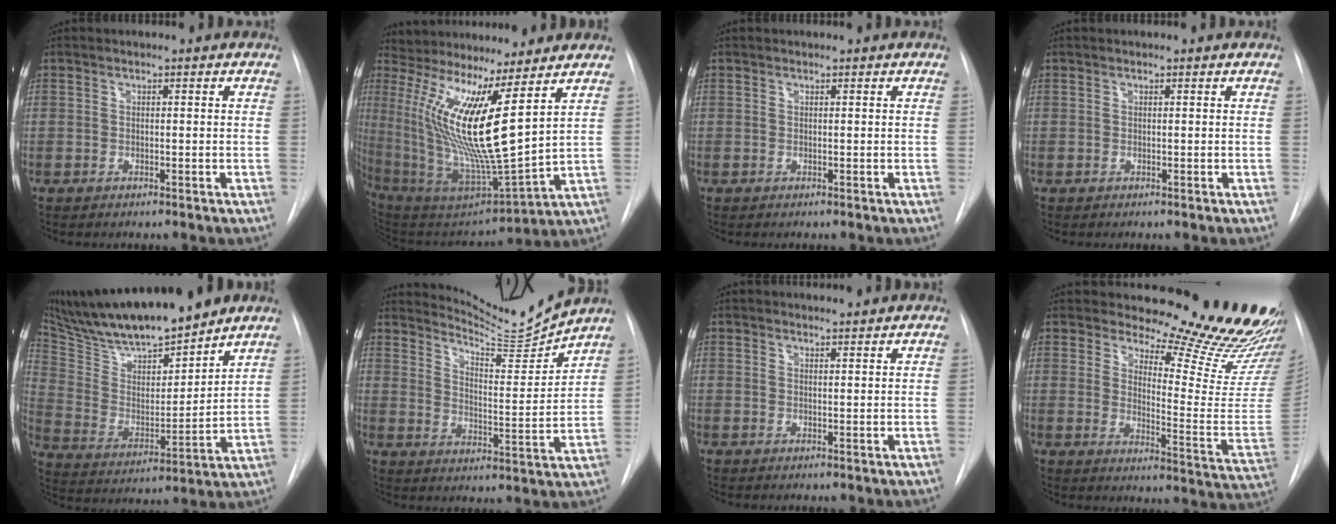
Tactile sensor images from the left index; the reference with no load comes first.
{"total": 17.0, "force": [6.6, 0.9, 15.6], "torque": [-0.316, -0.031, 0.127]}
{"total": 0.0}
{"total": 0.0}
{"total": 20.4, "force": [17.5, 3.1, 10.1], "torque": [-0.181, 0.002, 0.308]}
{"total": 10.1, "force": [9.9, -2.0, 0.1], "torque": [-0.015, -0.052, 0.161]}
{"total": 2.7, "force": [2.6, -0.1, 0.2], "torque": [-0.003, 0.005, 0.035]}
{"total": 24.8, "force": [22.2, 5.1, 9.7], "torque": [-0.119, -0.136, 0.253]}